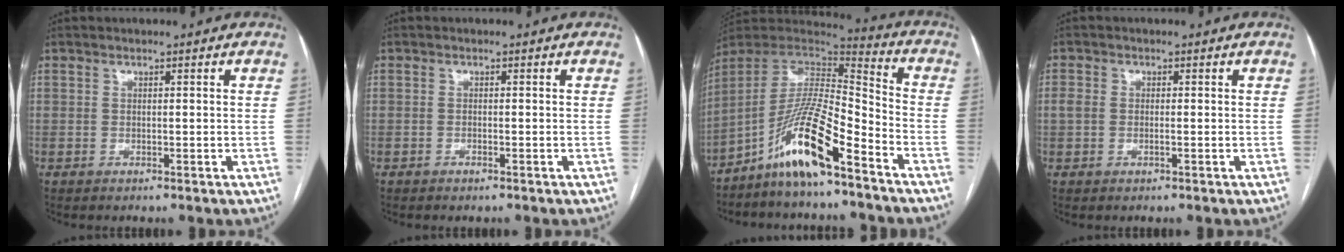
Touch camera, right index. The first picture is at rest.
{"total": 0.7, "force": [-0.5, 0.1, 0.4], "torque": [-0.010, -0.001, -0.006]}
{"total": 14.3, "force": [-9.3, 1.6, 10.7], "torque": [-0.205, 0.010, -0.170]}
{"total": 1.0, "force": [-0.3, 0.3, 0.9], "torque": [-0.020, 0.005, -0.004]}